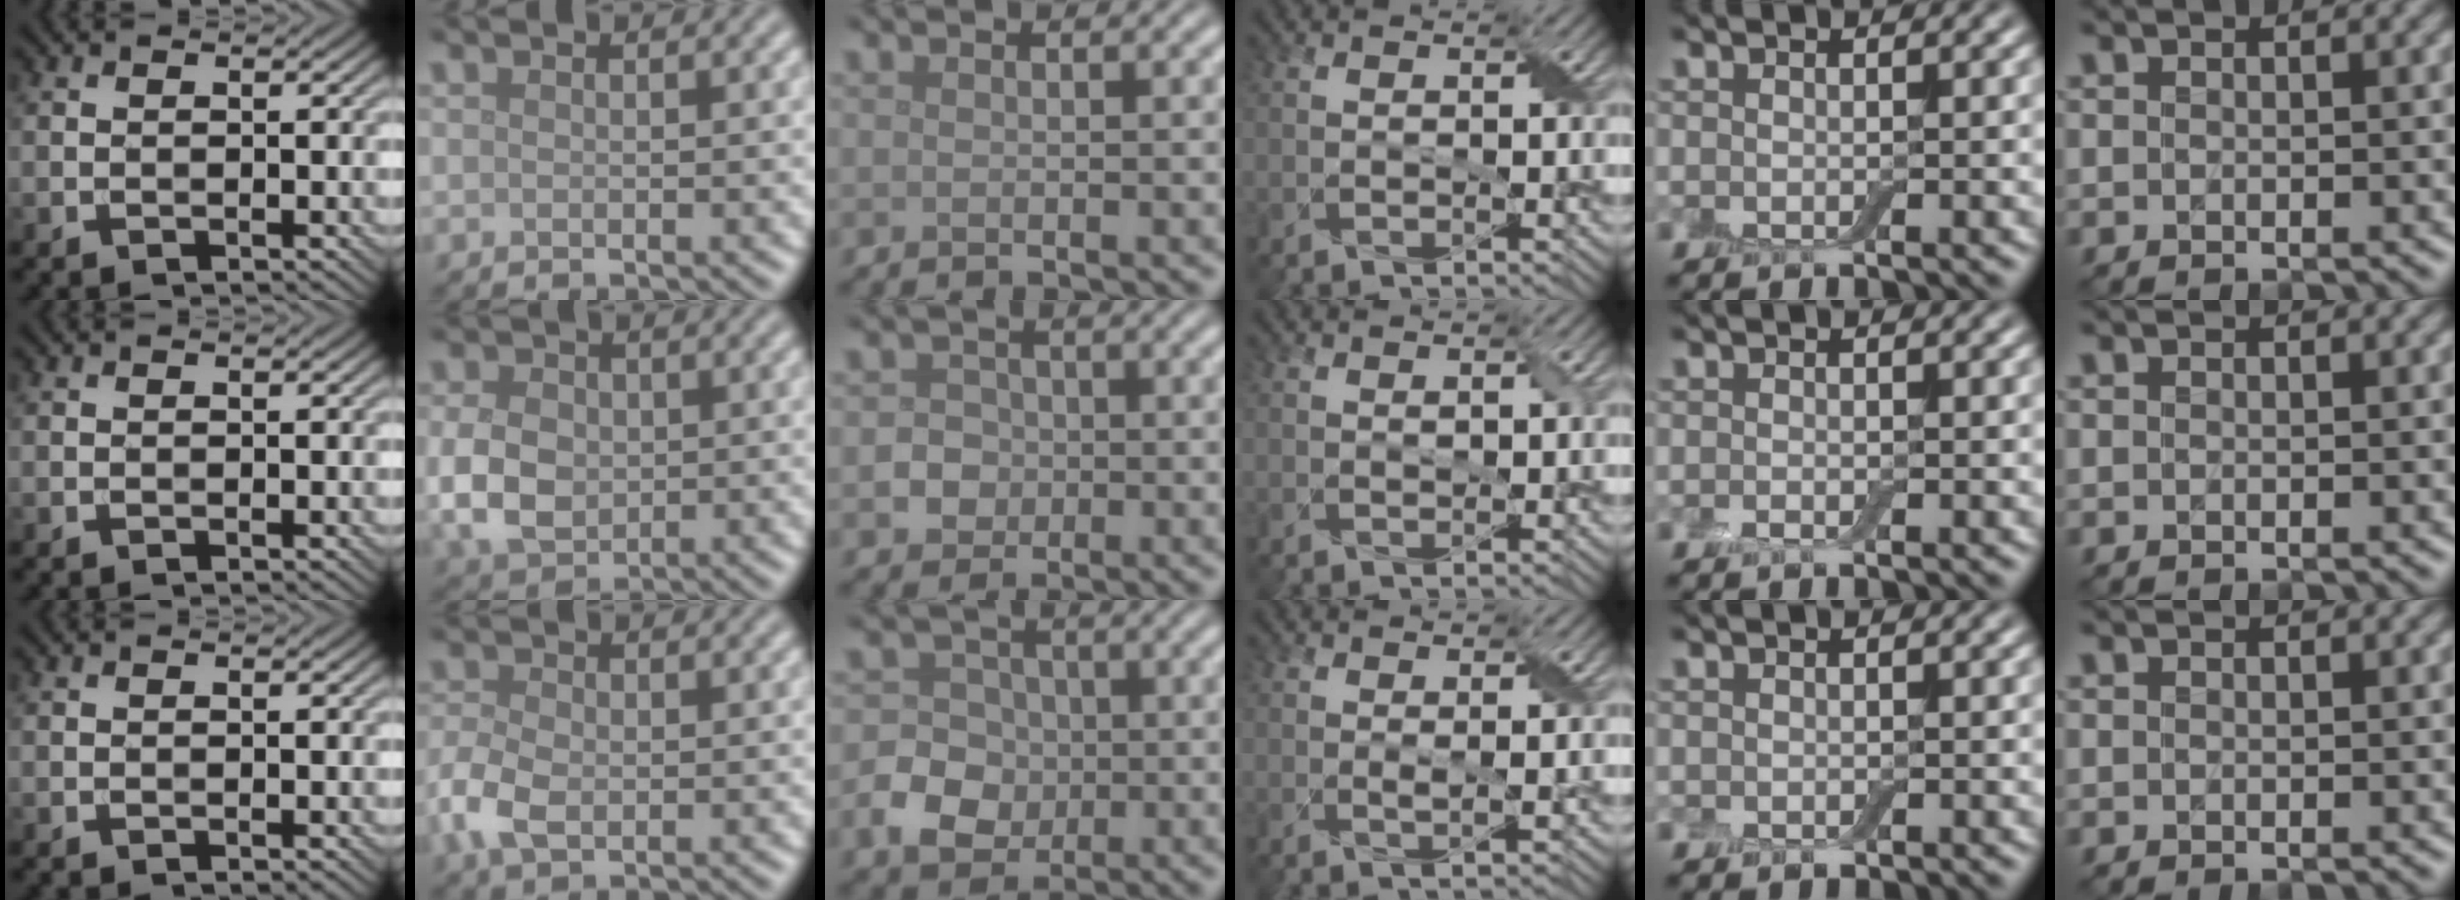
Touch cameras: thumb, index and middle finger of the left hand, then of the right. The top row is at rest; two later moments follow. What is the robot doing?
{"motion": "fold", "object": "aluminum foil"}